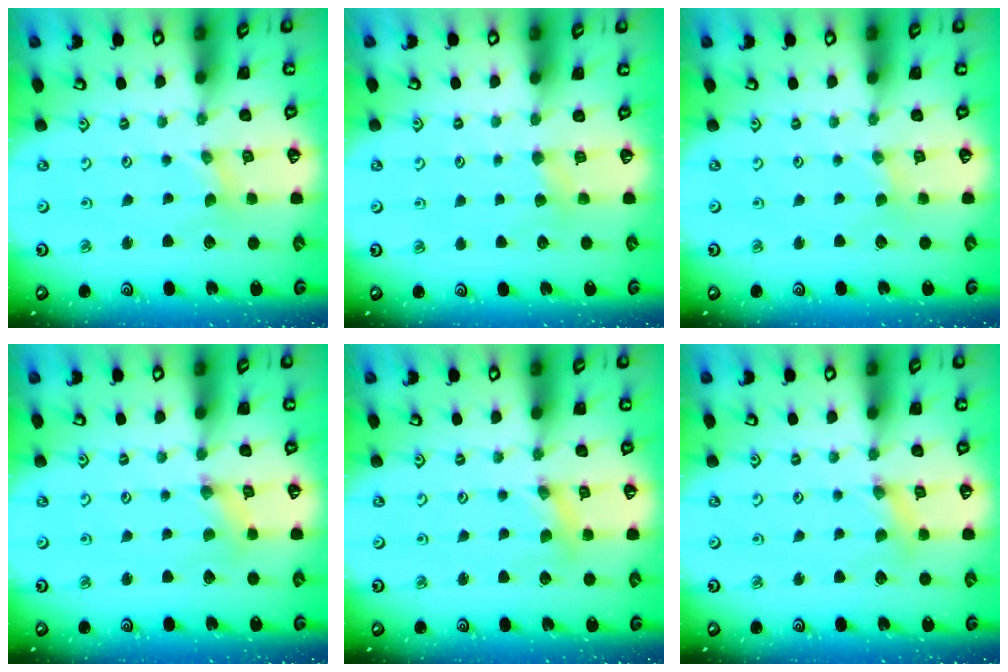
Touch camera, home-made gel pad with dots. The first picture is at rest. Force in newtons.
{"total": 2.6, "press": 2.6, "slide": 0.5}
{"total": 0.0}
{"total": 1.4, "press": 1.3, "slide": 0.3}
{"total": 2.5, "press": 2.4, "slide": 0.3}
{"total": 2.7, "press": 2.7, "slide": 0.2}